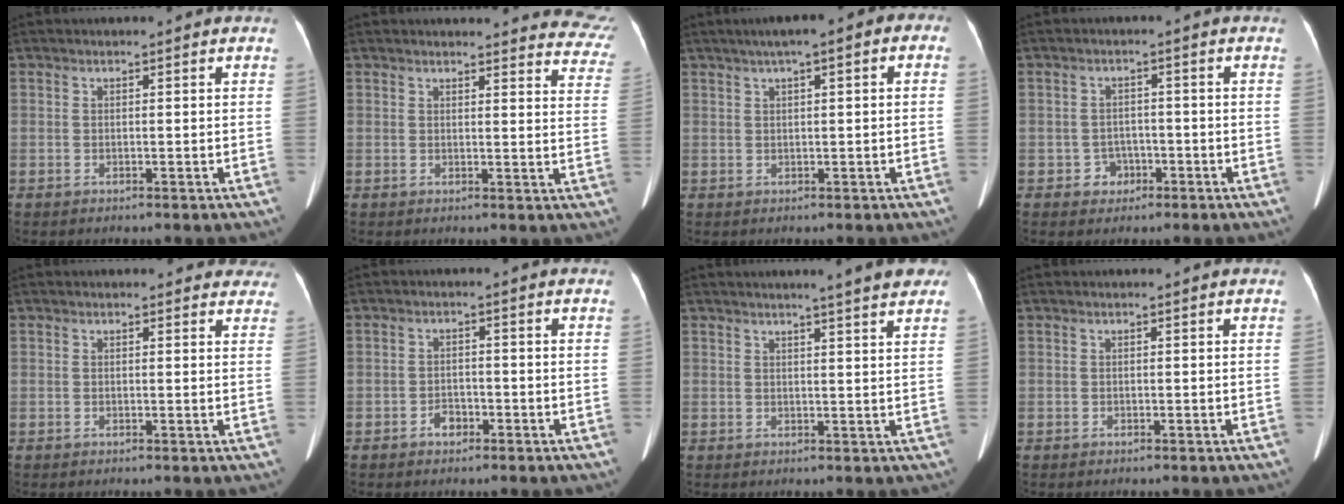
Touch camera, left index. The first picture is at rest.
{"total": 16.3, "force": [15.7, 3.3, 2.7], "torque": [0.018, -0.069, 0.133]}
{"total": 5.9, "force": [2.4, 1.6, 5.1], "torque": [-0.073, 0.033, 0.027]}
{"total": 2.9, "force": [-1.3, 2.5, 0.6], "torque": [-0.006, 0.010, -0.016]}
{"total": 5.6, "force": [5.2, 2.2, 0.5], "torque": [0.027, -0.005, 0.030]}
{"total": 2.2, "force": [-1.3, 1.4, 1.0], "torque": [-0.015, 0.005, -0.021]}
{"total": 6.7, "force": [5.5, 0.0, 3.7], "torque": [-0.047, 0.003, 0.056]}
{"total": 0.0}